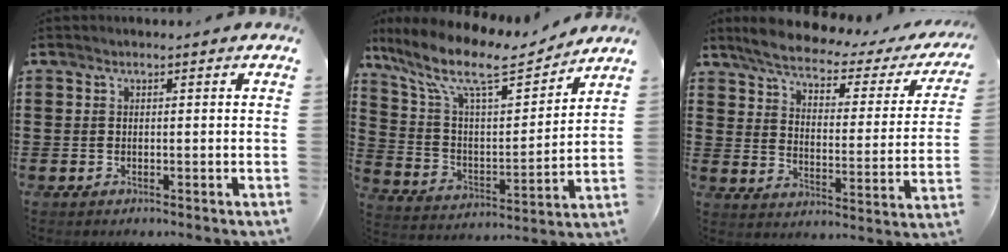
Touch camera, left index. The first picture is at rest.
{"total": 12.3, "force": [9.6, 2.8, 7.2], "torque": [-0.177, -0.050, 0.164]}
{"total": 4.3, "force": [3.7, 1.0, 2.0], "torque": [-0.062, -0.022, 0.055]}